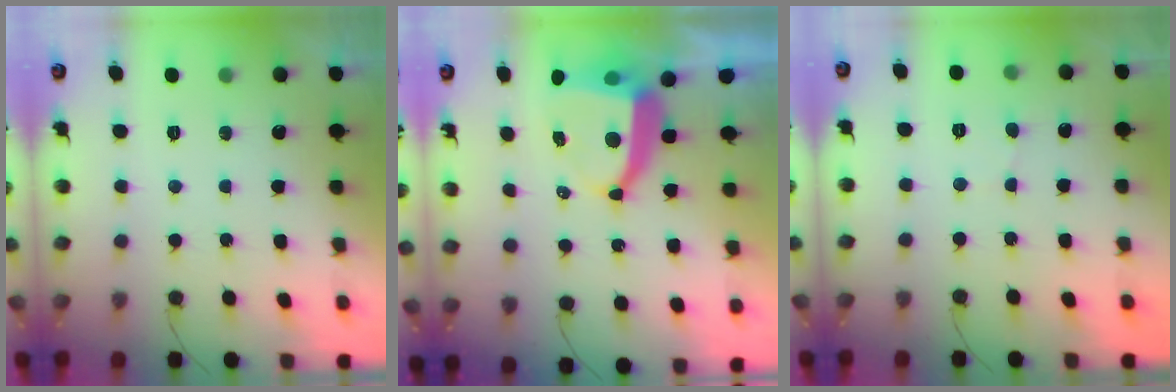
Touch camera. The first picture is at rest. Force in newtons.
{"total": 8.7, "press": 8.6, "slide": 1.1}
{"total": 2.1, "press": 2.1, "slide": 0.2}